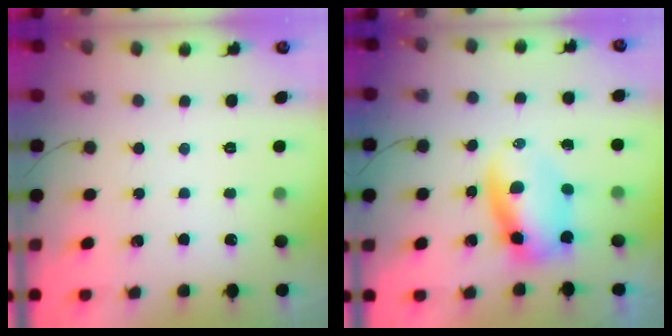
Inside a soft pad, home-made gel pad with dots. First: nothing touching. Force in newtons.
{"total": 7.0, "press": 6.9, "slide": 1.5}